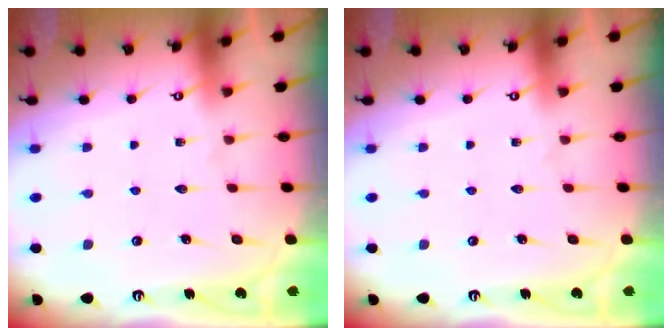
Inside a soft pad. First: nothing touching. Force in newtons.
{"total": 0.0}